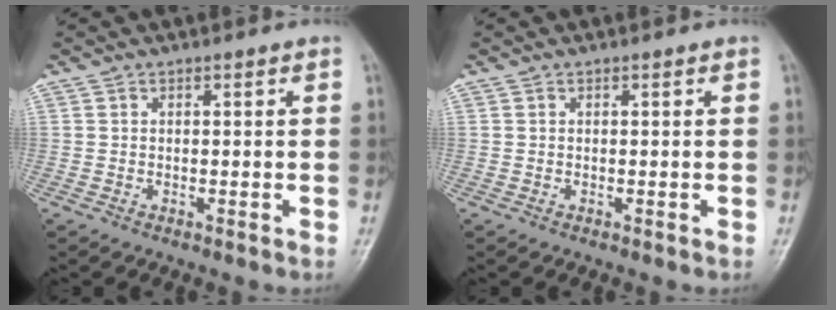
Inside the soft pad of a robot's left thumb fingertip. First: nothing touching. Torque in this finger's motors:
{"motor_torque": [0.00, 0.01, -0.01, 0.01, 0.00]}